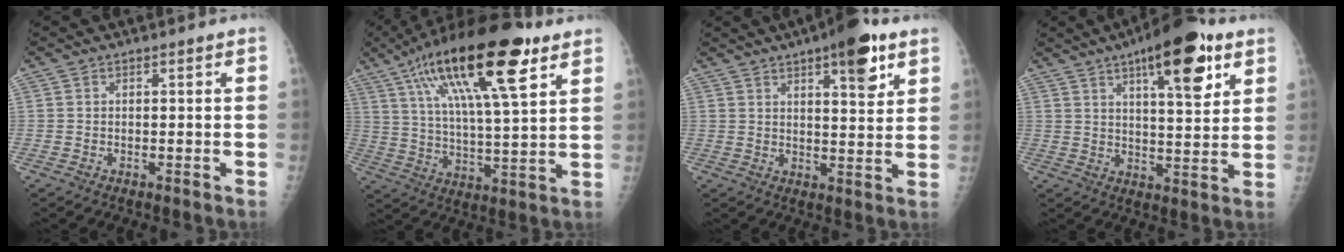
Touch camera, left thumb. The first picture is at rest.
{"total": 22.9, "force": [11.4, 6.4, 18.8], "torque": [-0.314, -0.017, 0.191]}
{"total": 10.8, "force": [6.0, 3.3, 8.3], "torque": [-0.095, -0.026, 0.081]}
{"total": 15.3, "force": [8.0, 4.9, 12.1], "torque": [-0.149, -0.031, 0.114]}